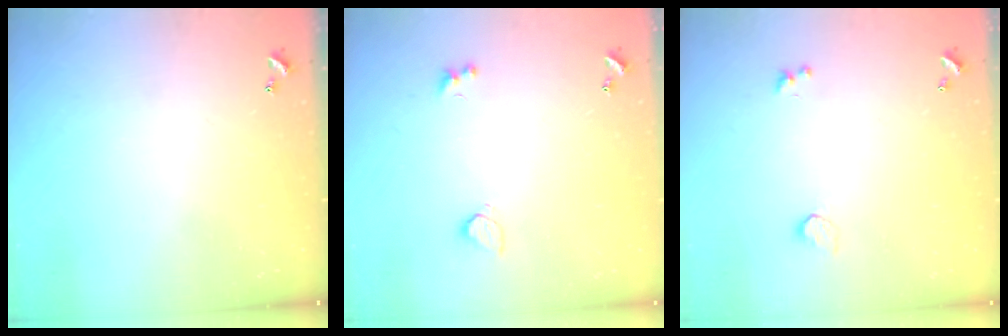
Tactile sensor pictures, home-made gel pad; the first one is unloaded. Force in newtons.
{"total": 2.1, "press": 1.8, "slide": 1.2}
{"total": 1.0, "press": 0.7, "slide": 0.7}